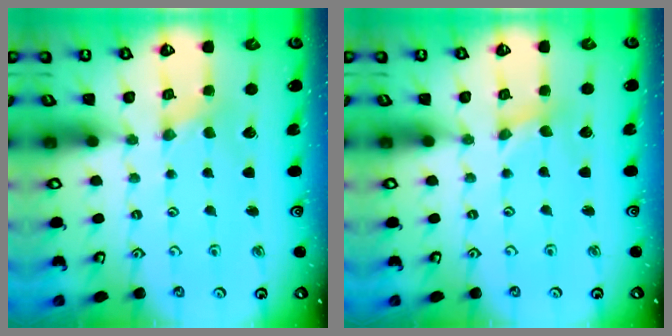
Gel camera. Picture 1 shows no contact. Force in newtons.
{"total": 0.8, "press": 0.8, "slide": 0.2}